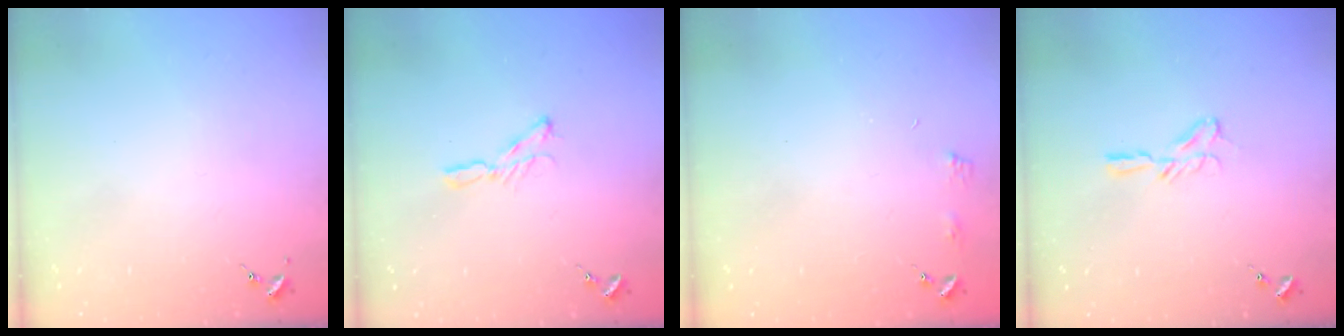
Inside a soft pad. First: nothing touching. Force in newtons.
{"total": 5.7, "press": 5.7, "slide": 0.3}
{"total": 3.5, "press": 3.4, "slide": 0.3}
{"total": 5.6, "press": 5.5, "slide": 0.6}